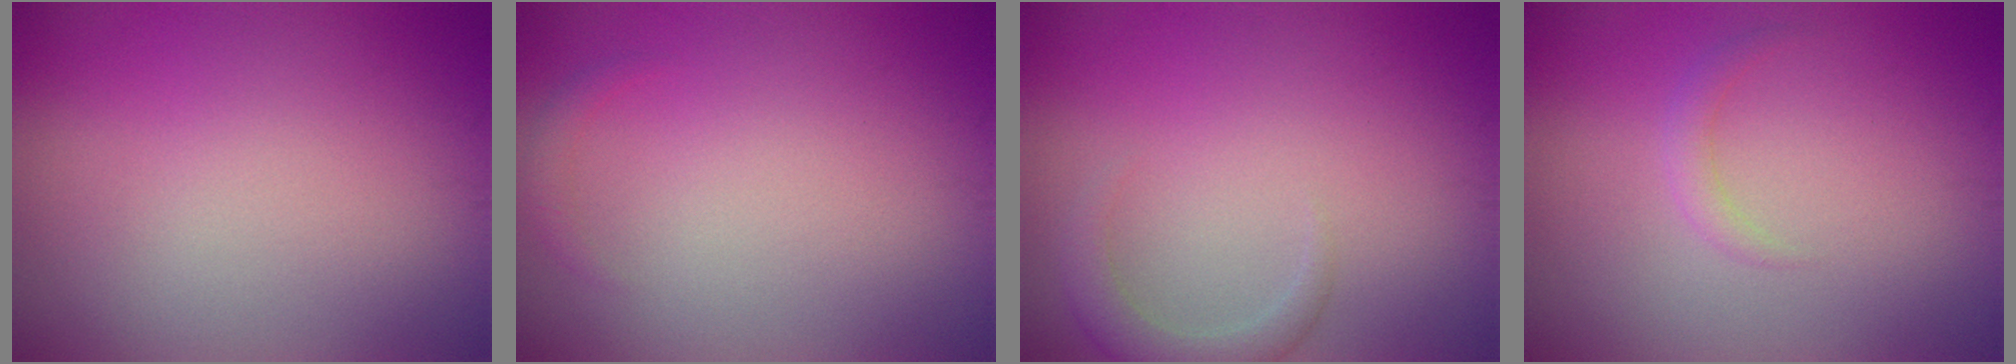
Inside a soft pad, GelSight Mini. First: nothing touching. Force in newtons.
{"total": 0.8, "press": 0.8, "slide": 0.1}
{"total": 2.3, "press": 2.3, "slide": 0.2}
{"total": 1.1, "press": 1.1, "slide": 0.1}